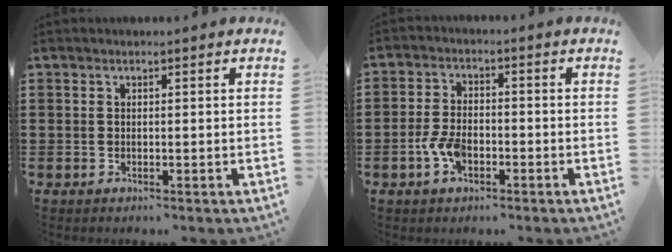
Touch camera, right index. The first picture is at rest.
{"total": 4.5, "force": [-1.8, 2.4, 3.3], "torque": [-0.079, -0.003, -0.036]}